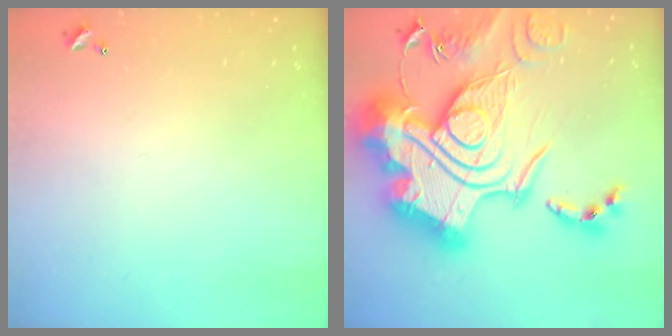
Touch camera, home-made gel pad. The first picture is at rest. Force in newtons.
{"total": 0.7, "press": 0.7, "slide": 0.1}